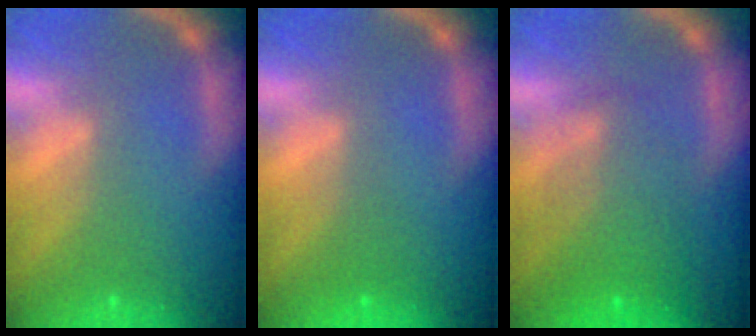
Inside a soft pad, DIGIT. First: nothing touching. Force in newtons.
{"total": 1.0}
{"total": 5.6}